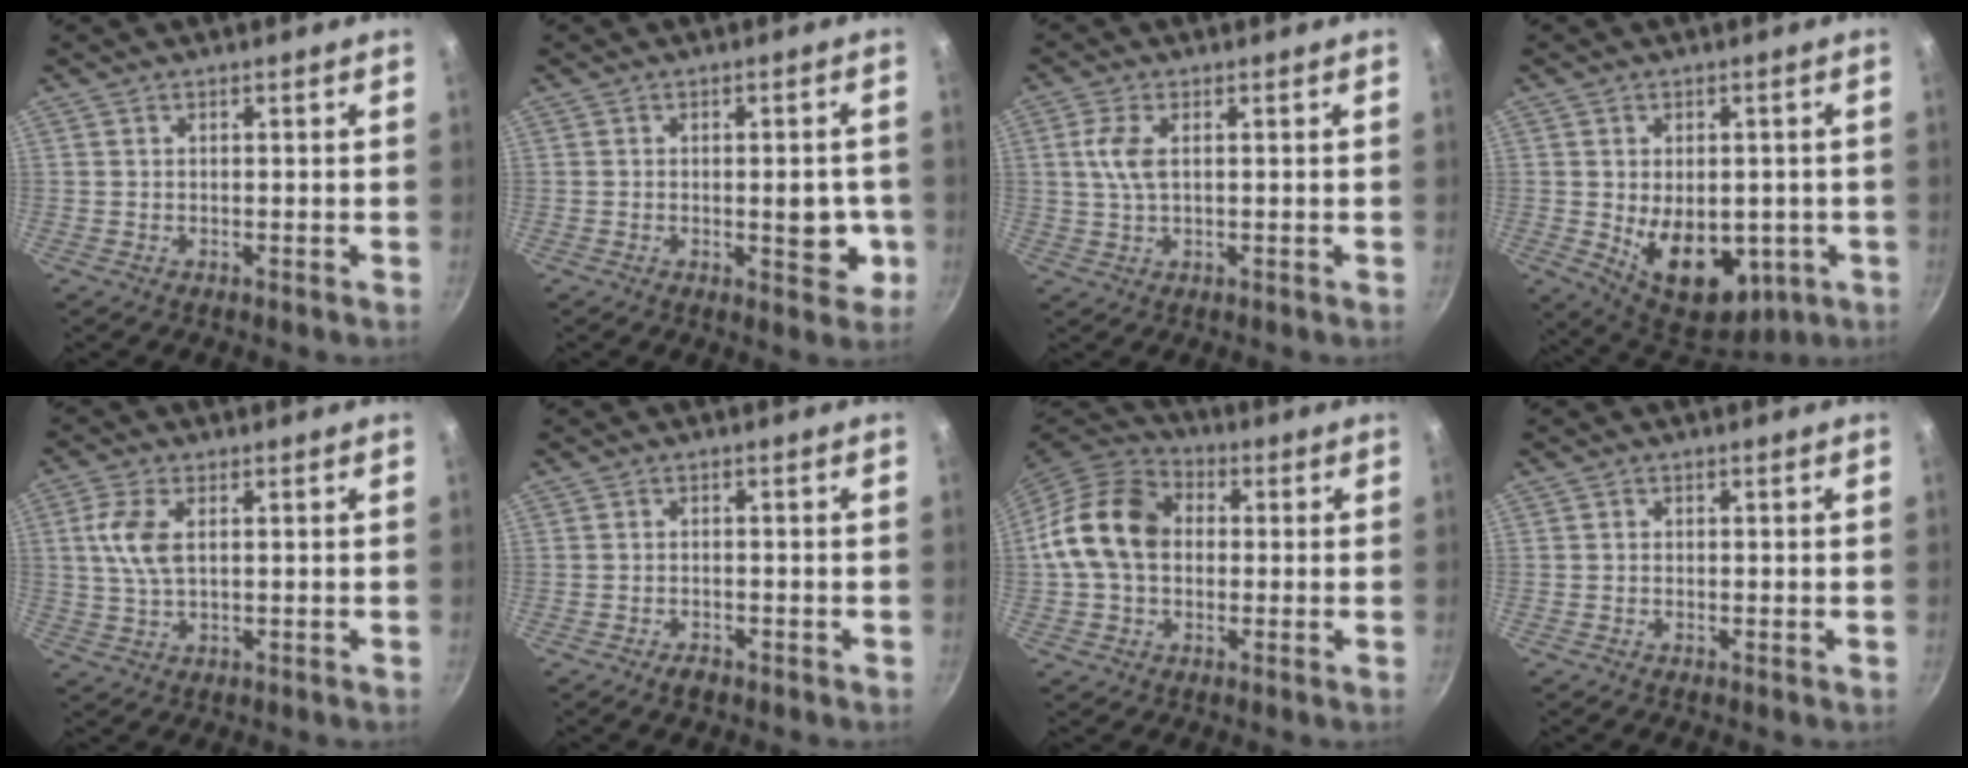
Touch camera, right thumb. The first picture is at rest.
{"total": 6.9, "force": [-1.1, 3.4, 5.9], "torque": [-0.046, 0.006, -0.013]}
{"total": 4.5, "force": [0.7, 1.9, 4.0], "torque": [-0.094, 0.004, 0.012]}
{"total": 15.2, "force": [-2.8, 9.9, 11.2], "torque": [-0.126, -0.018, -0.017]}
{"total": 6.4, "force": [1.1, 3.1, 5.4], "torque": [-0.117, 0.005, 0.020]}
{"total": 2.3, "force": [-1.5, 1.2, 1.1], "torque": [-0.020, 0.015, -0.022]}
{"total": 14.8, "force": [0.7, 11.1, 9.7], "torque": [-0.152, 0.029, -0.004]}
{"total": 0.6, "force": [-0.1, 0.5, 0.2], "torque": [-0.002, 0.002, -0.004]}